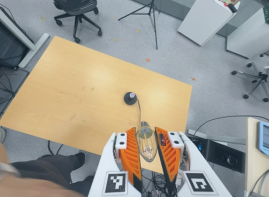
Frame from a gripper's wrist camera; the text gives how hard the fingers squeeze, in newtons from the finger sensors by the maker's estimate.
{"total": 14.6, "left": 16.2, "right": 13.0}